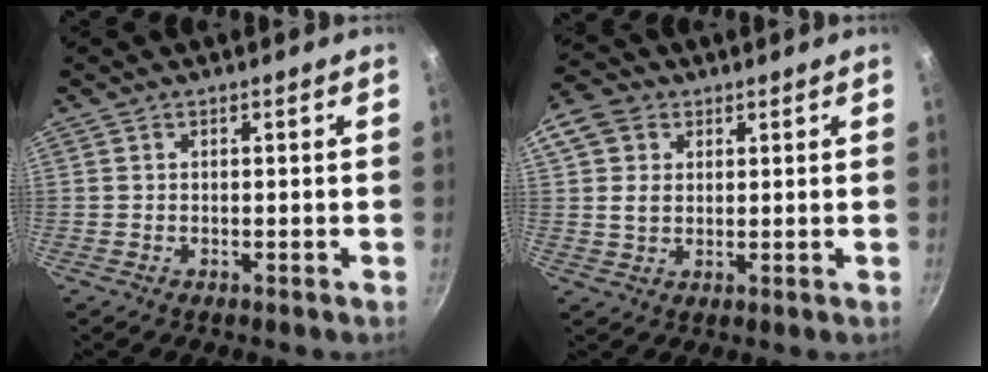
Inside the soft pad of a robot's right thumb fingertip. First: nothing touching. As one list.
[{"total": 7.6, "force": [2.3, 6.0, 4.1], "torque": [-0.065, 0.001, 0.032]}]